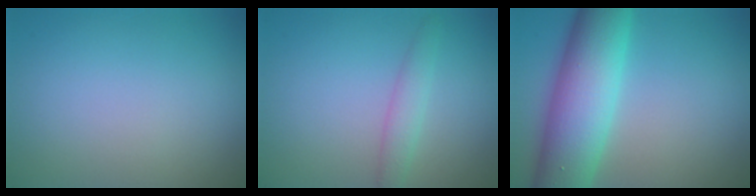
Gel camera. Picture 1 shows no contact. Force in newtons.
{"total": 1.8, "press": 1.8, "slide": 0.1}
{"total": 10.1, "press": 10.0, "slide": 0.5}